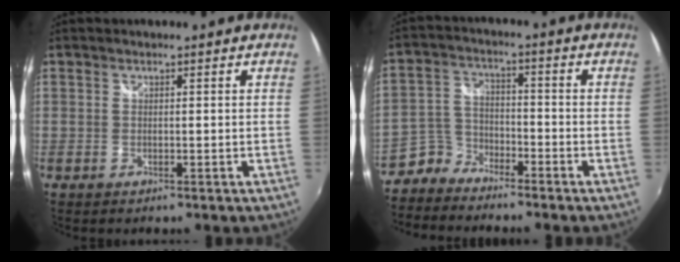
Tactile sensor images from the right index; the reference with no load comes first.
{"total": 6.8, "force": [-6.1, 3.0, 0.6], "torque": [-0.024, 0.020, -0.129]}